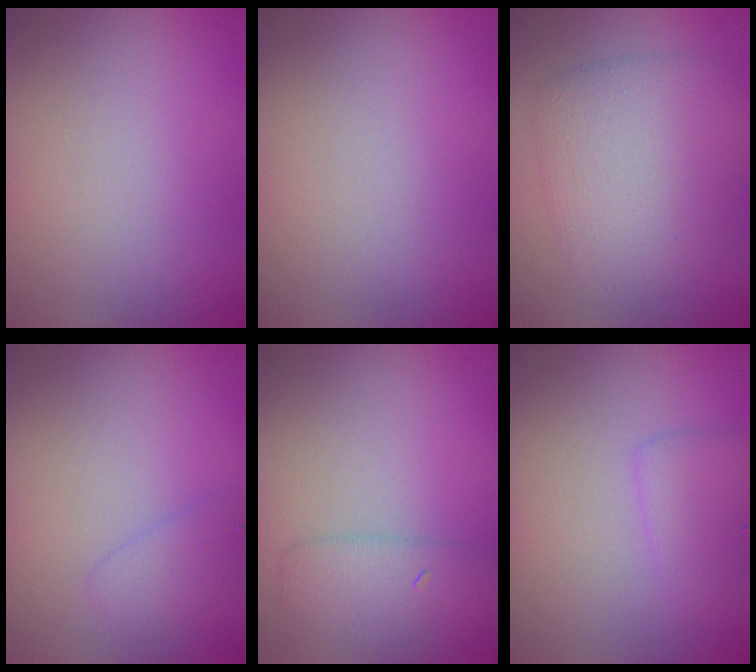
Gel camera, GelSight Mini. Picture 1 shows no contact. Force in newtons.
{"total": 0.0}
{"total": 5.4, "press": 5.4, "slide": 0.0}
{"total": 1.7, "press": 1.7, "slide": 0.1}
{"total": 3.0, "press": 3.0, "slide": 0.2}
{"total": 2.1, "press": 2.1, "slide": 0.1}